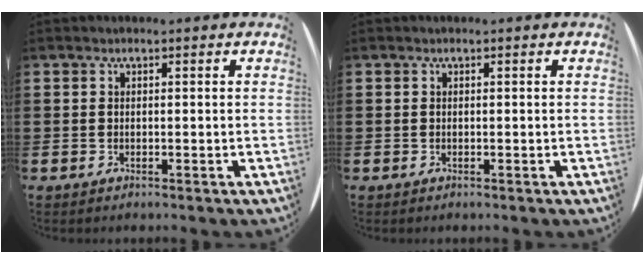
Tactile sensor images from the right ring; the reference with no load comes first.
{"total": 0.0}